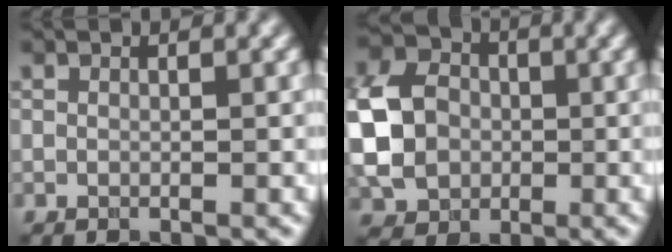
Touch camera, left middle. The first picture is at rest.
{"total": 7.4, "force": [-0.6, 6.0, 4.4], "torque": [-0.106, 0.009, -0.026]}